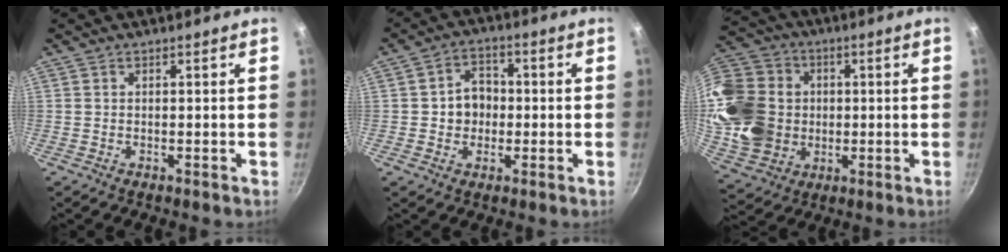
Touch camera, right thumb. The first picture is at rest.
{"total": 6.6, "force": [-0.4, 5.6, 3.4], "torque": [-0.015, 0.013, -0.012]}
{"total": 20.6, "force": [1.2, 17.4, 11.0], "torque": [-0.207, 0.015, 0.035]}